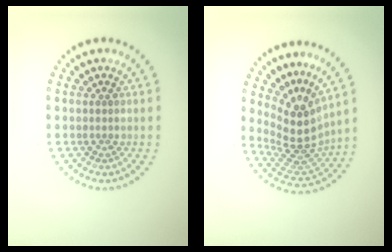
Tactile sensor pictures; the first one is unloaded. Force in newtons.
{"total": 4.5, "press": 3.1, "slide": 3.2}